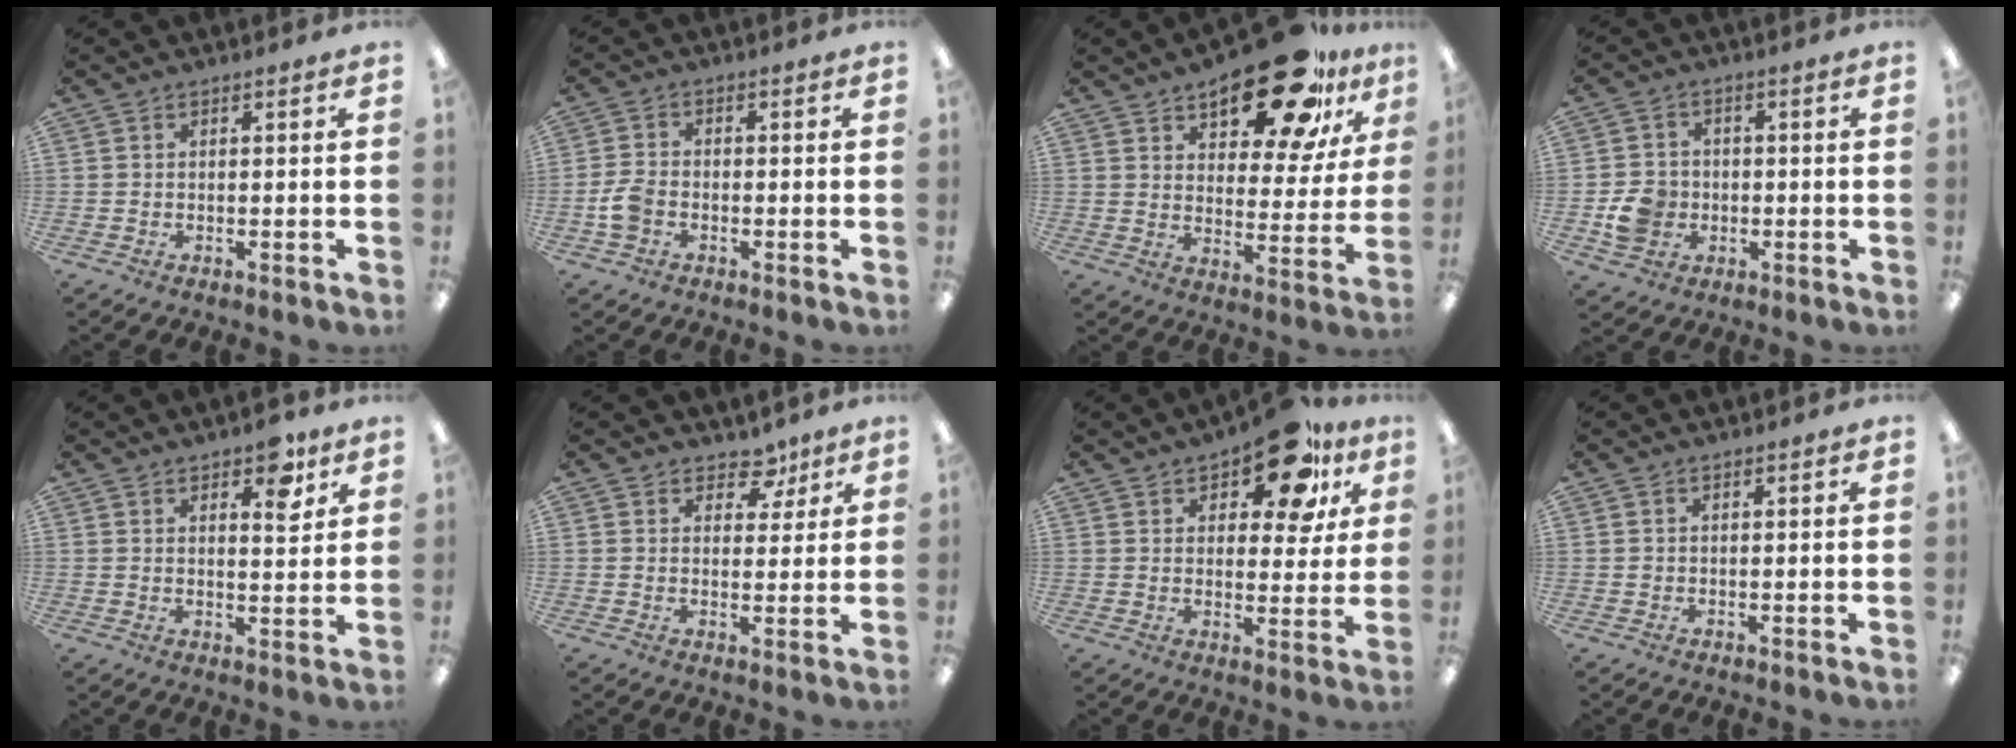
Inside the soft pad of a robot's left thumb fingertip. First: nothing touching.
{"total": 5.0, "force": [-1.7, 3.5, 3.1], "torque": [-0.063, 0.009, -0.031]}
{"total": 21.2, "force": [14.6, 8.7, 12.7], "torque": [-0.173, -0.086, 0.239]}
{"total": 6.9, "force": [-1.6, 6.1, 2.7], "torque": [-0.045, 0.010, -0.026]}
{"total": 7.5, "force": [4.9, 3.2, 4.6], "torque": [-0.046, -0.029, 0.079]}
{"total": 5.9, "force": [4.1, 3.6, 2.1], "torque": [-0.014, -0.021, 0.070]}
{"total": 15.6, "force": [9.9, 7.0, 9.8], "torque": [-0.134, -0.045, 0.165]}
{"total": 0.6, "force": [0.4, 0.5, 0.3], "torque": [-0.006, 0.003, 0.006]}